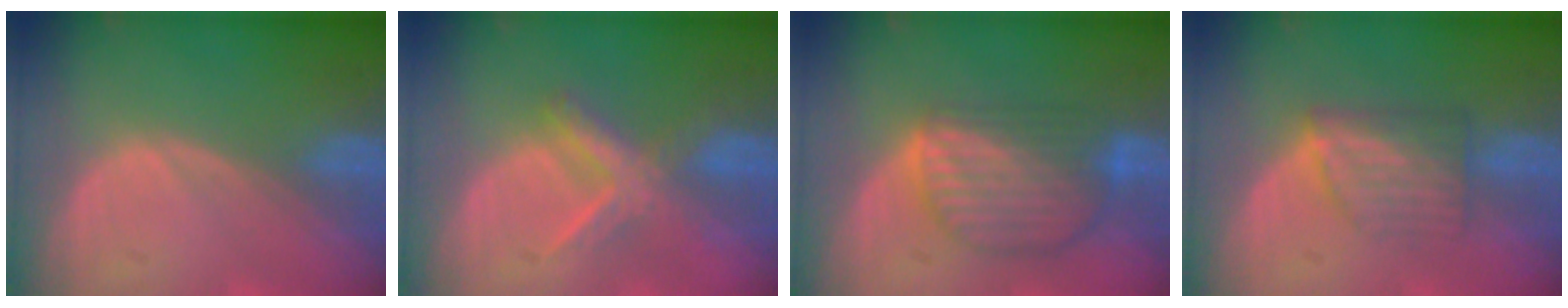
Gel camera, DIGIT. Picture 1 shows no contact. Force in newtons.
{"total": 5.6, "press": 5.6, "slide": 0.1}
{"total": 8.5, "press": 7.6, "slide": 3.9}
{"total": 6.1, "press": 5.5, "slide": 2.7}